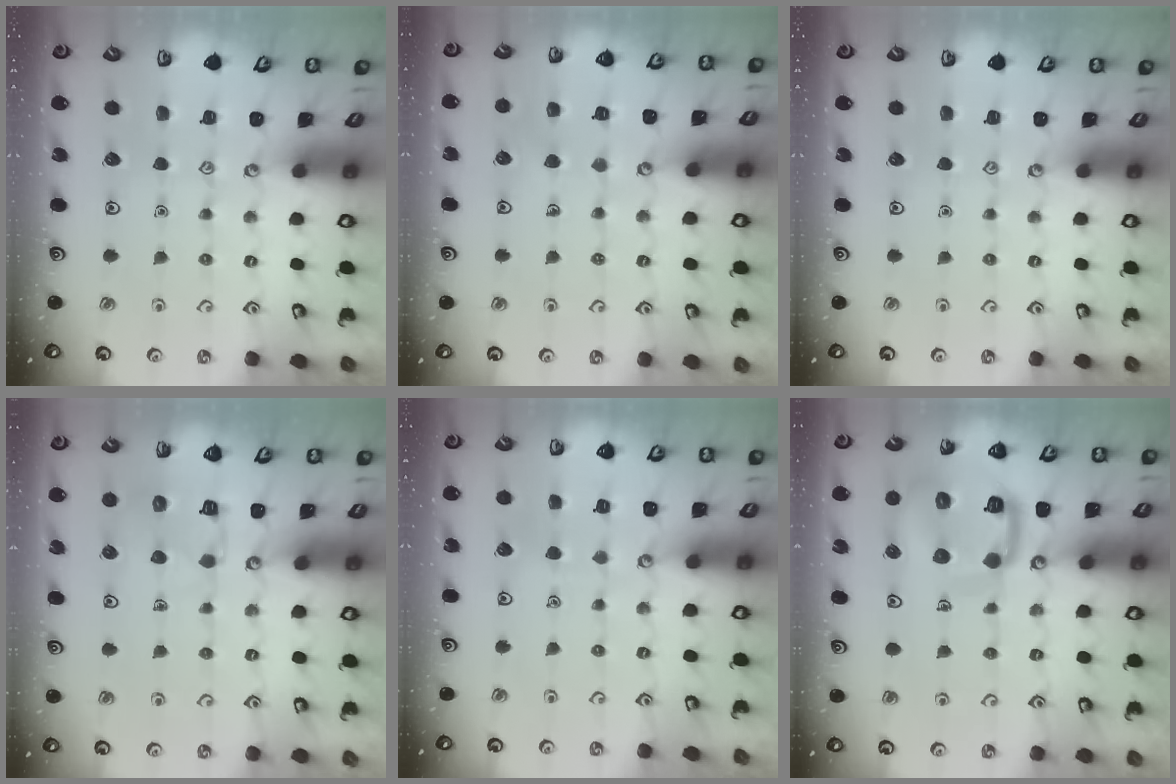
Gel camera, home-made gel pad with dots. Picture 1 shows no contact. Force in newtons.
{"total": 4.6, "press": 4.6, "slide": 0.3}
{"total": 0.0}
{"total": 6.3, "press": 6.3, "slide": 0.5}
{"total": 1.7, "press": 1.7, "slide": 0.1}
{"total": 14.4, "press": 14.3, "slide": 1.5}